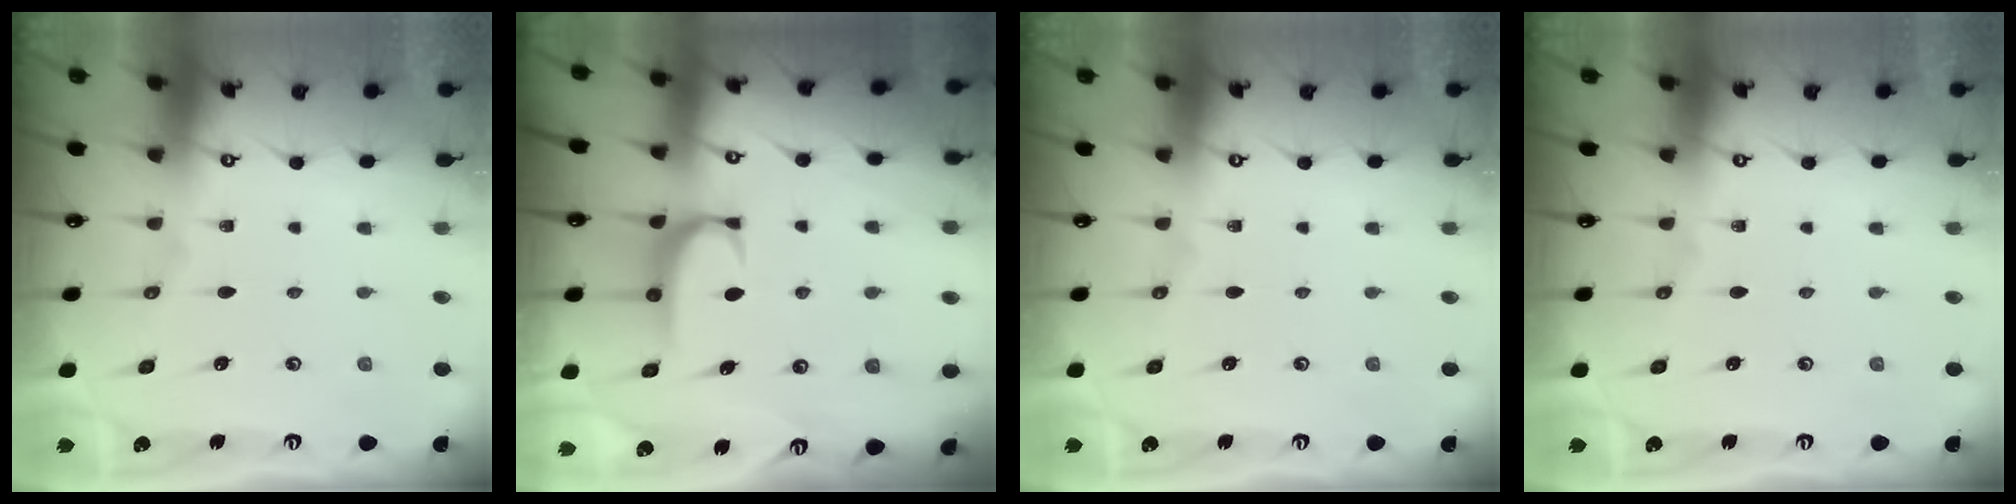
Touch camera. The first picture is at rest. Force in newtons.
{"total": 2.1, "press": 2.1, "slide": 0.1}
{"total": 0.0}
{"total": 0.0}